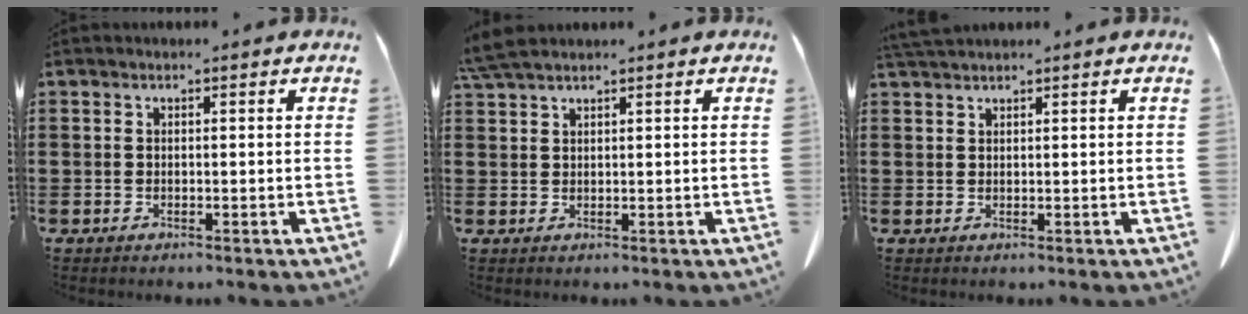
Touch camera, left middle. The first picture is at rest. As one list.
[{"total": 3.2, "force": [2.7, 0.3, 1.7], "torque": [-0.042, 0.001, 0.052]}, {"total": 1.8, "force": [1.7, 0.1, 0.6], "torque": [-0.016, -0.002, 0.035]}]